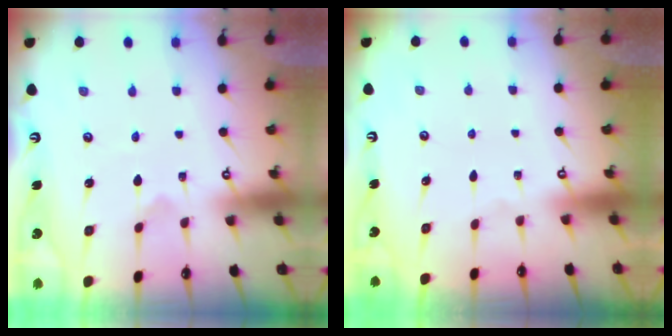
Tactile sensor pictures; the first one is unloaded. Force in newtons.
{"total": 0.0}